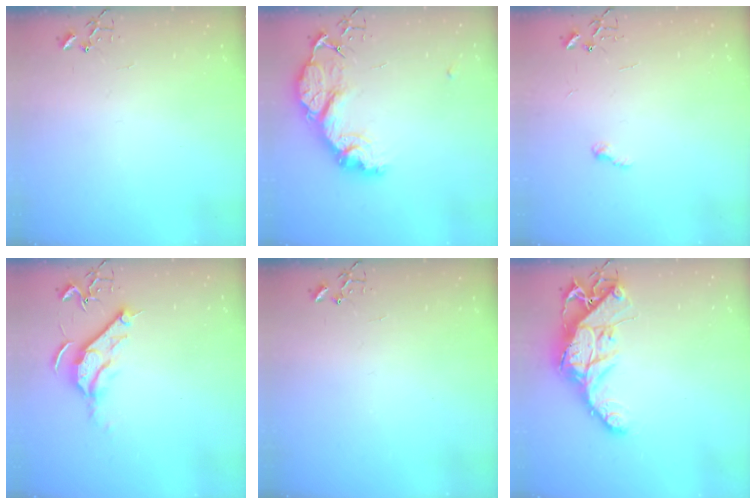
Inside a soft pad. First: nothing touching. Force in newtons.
{"total": 15.8, "press": 15.8, "slide": 1.3}
{"total": 5.9, "press": 5.9, "slide": 0.4}
{"total": 10.3, "press": 10.2, "slide": 1.3}
{"total": 0.0}
{"total": 16.1, "press": 16.1, "slide": 1.6}